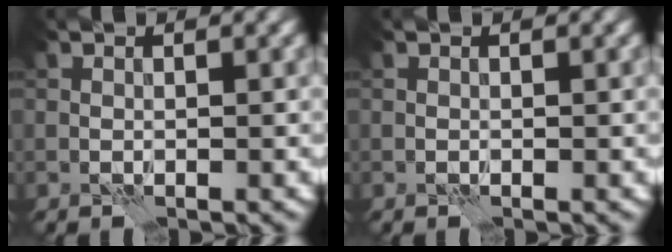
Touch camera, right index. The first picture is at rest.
{"total": 0.0}